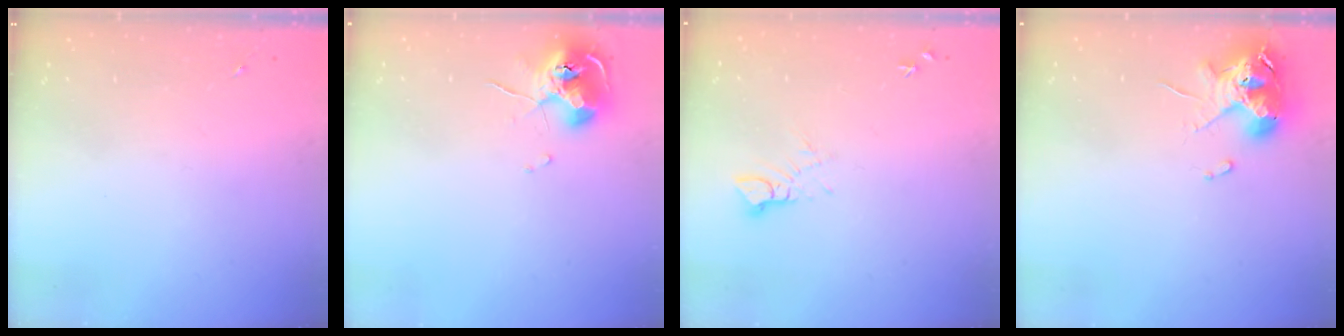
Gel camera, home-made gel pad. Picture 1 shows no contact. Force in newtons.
{"total": 10.1, "press": 9.9, "slide": 1.5}
{"total": 5.9, "press": 5.9, "slide": 0.6}
{"total": 10.8, "press": 10.7, "slide": 1.7}